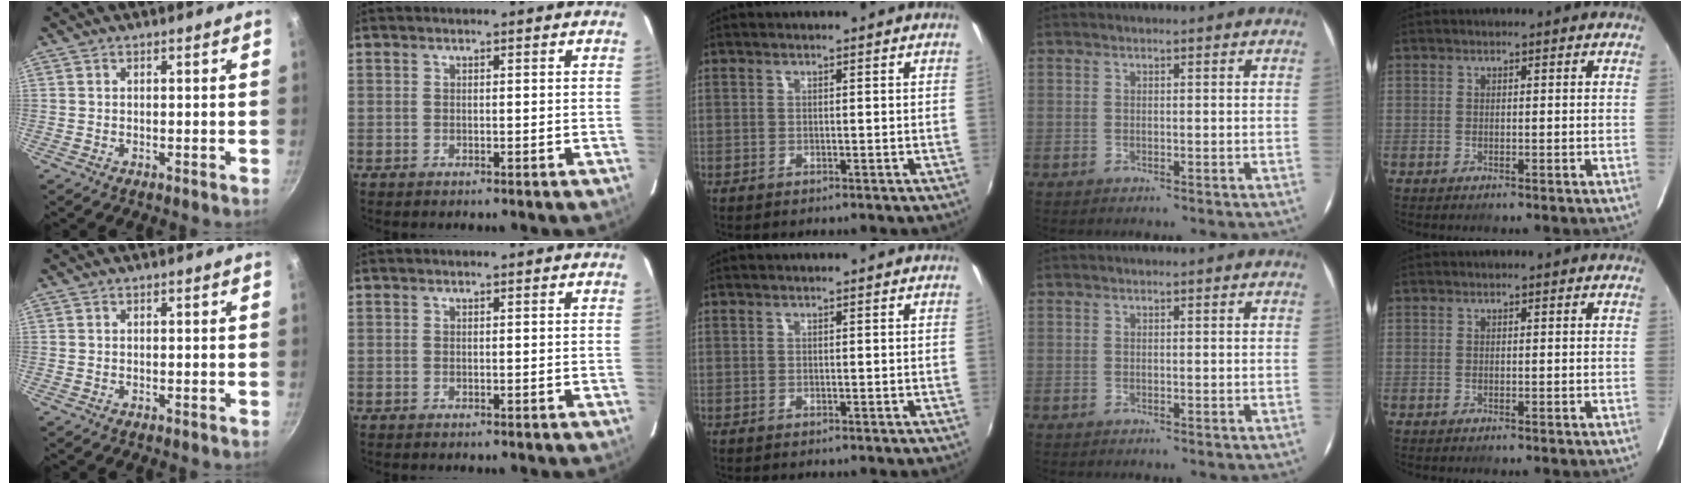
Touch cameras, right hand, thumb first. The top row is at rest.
{}